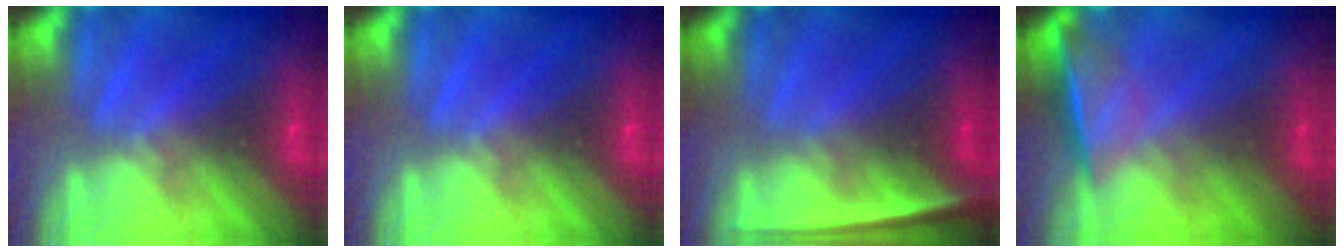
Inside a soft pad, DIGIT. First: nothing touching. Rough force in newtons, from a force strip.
{"total": 0.0}
{"total": 2.5}
{"total": 3.7}